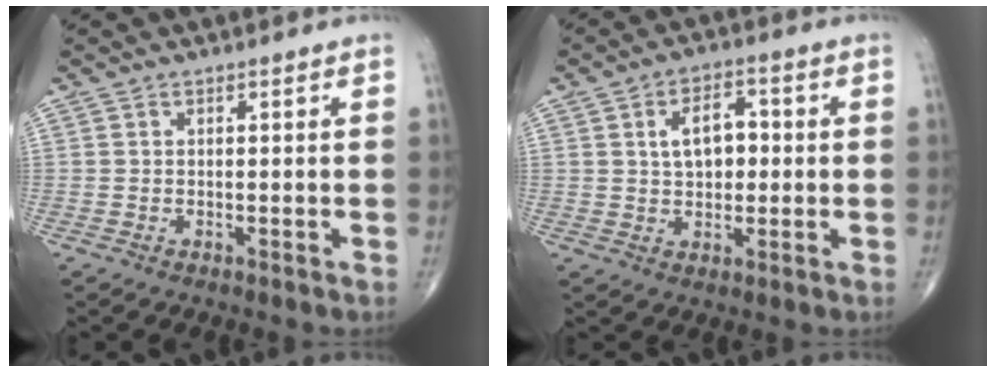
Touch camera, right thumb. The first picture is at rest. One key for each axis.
{"total": 7.6, "fx": 1.0, "fy": 4.7, "fz": 5.9, "tx": -0.076, "ty": 0.011, "tz": 0.013}